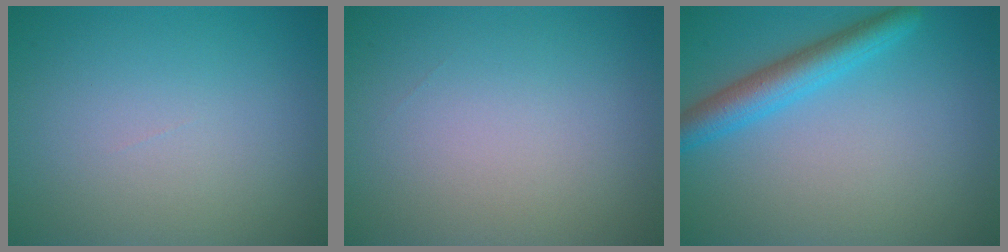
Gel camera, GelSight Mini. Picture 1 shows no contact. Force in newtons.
{"total": 0.0}
{"total": 3.9, "press": 3.9, "slide": 0.2}